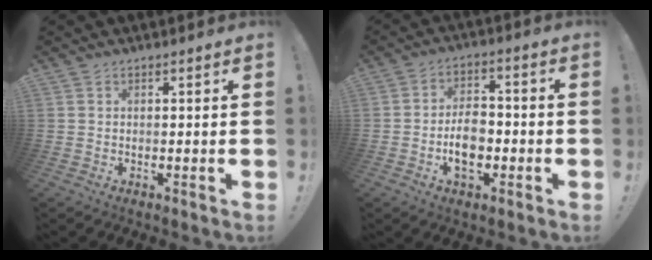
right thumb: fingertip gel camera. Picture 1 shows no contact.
{"total": 8.9, "force": [-2.4, 5.8, 6.3], "torque": [-0.100, 0.005, -0.043]}